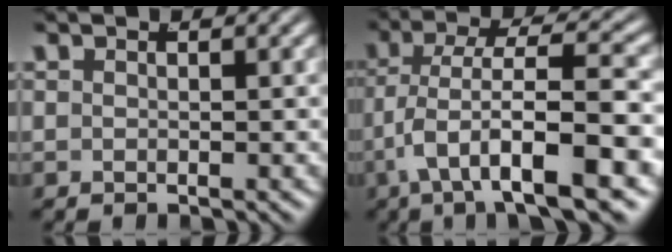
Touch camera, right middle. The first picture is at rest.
{"total": 8.6, "force": [-2.3, 3.3, 7.6], "torque": [-0.139, -0.018, -0.023]}